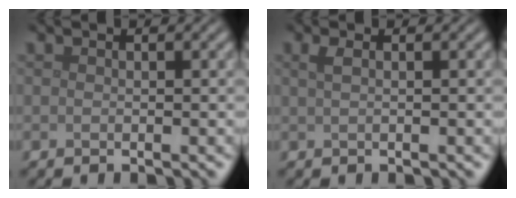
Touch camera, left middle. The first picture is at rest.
{"total": 1.2, "force": [0.5, 0.4, 1.0], "torque": [-0.018, 0.004, 0.008]}